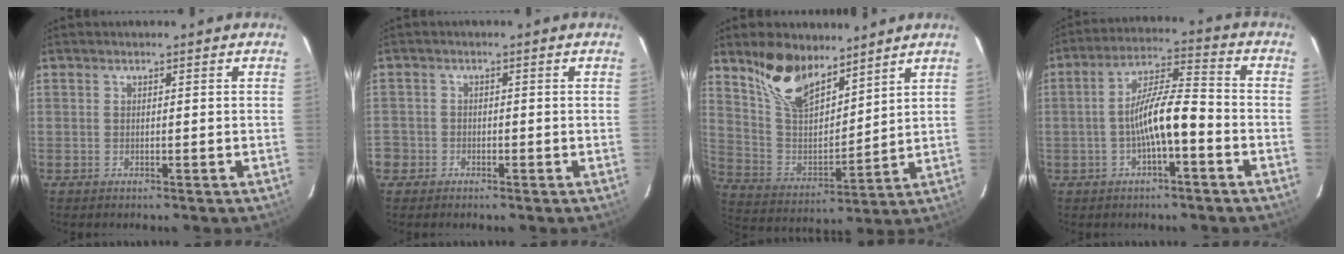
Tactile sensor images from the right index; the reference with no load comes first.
{"total": 3.1, "force": [-1.4, 2.8, 0.1], "torque": [-0.006, 0.013, -0.026]}
{"total": 14.3, "force": [10.4, 6.4, 7.4], "torque": [-0.149, 0.007, 0.207]}
{"total": 9.2, "force": [-3.0, 1.8, 8.5], "torque": [-0.163, 0.015, -0.050]}